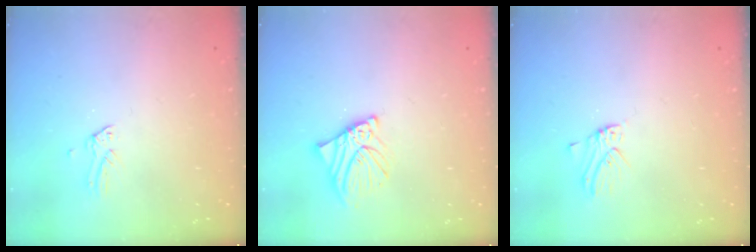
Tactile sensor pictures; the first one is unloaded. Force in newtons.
{"total": 7.5, "press": 7.4, "slide": 0.9}
{"total": 1.4, "press": 1.4, "slide": 0.1}